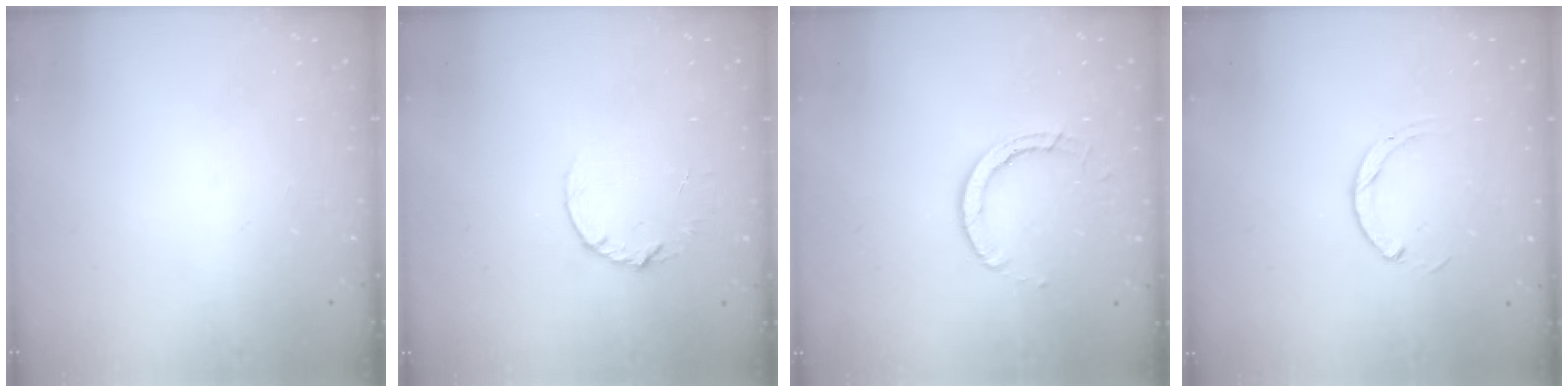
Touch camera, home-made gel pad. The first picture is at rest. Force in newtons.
{"total": 4.8, "press": 4.8, "slide": 0.5}
{"total": 5.4, "press": 5.4, "slide": 0.5}
{"total": 3.0, "press": 2.9, "slide": 0.4}